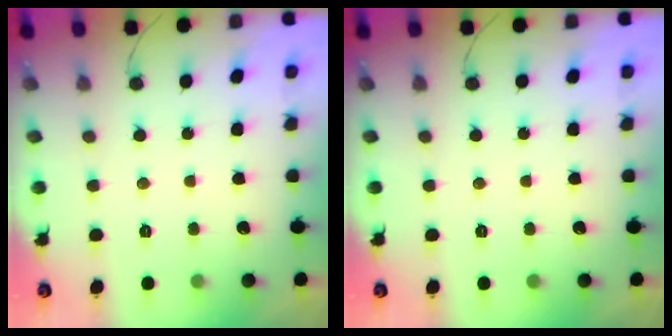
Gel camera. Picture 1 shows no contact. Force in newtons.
{"total": 0.0}